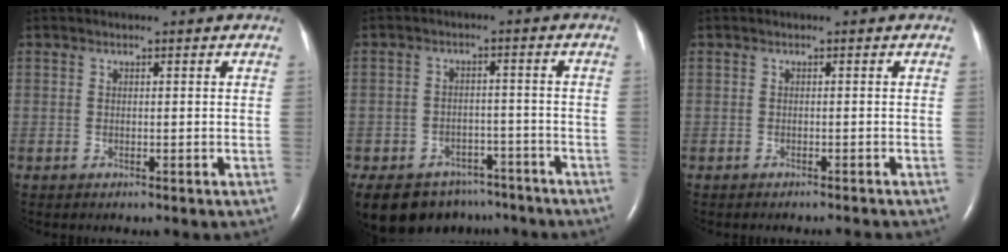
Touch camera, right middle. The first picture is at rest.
{"total": 13.9, "force": [-10.5, 8.2, 3.9], "torque": [-0.093, 0.001, -0.133]}
{"total": 1.8, "force": [-1.7, -0.3, 0.4], "torque": [-0.003, -0.002, -0.022]}